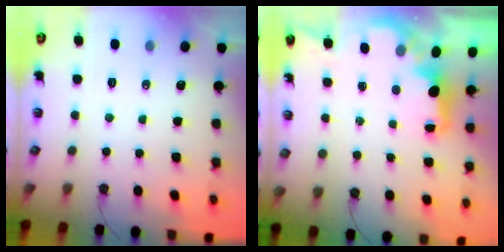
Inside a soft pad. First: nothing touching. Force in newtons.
{"total": 1.8, "press": 1.7, "slide": 0.6}